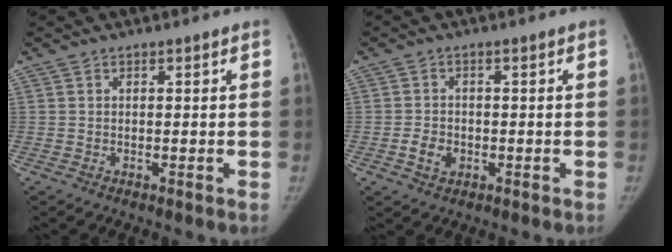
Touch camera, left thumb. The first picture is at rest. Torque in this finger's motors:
{"motor_torque": [-0.06, 0.07, 0.03, 0.06, 0.00]}